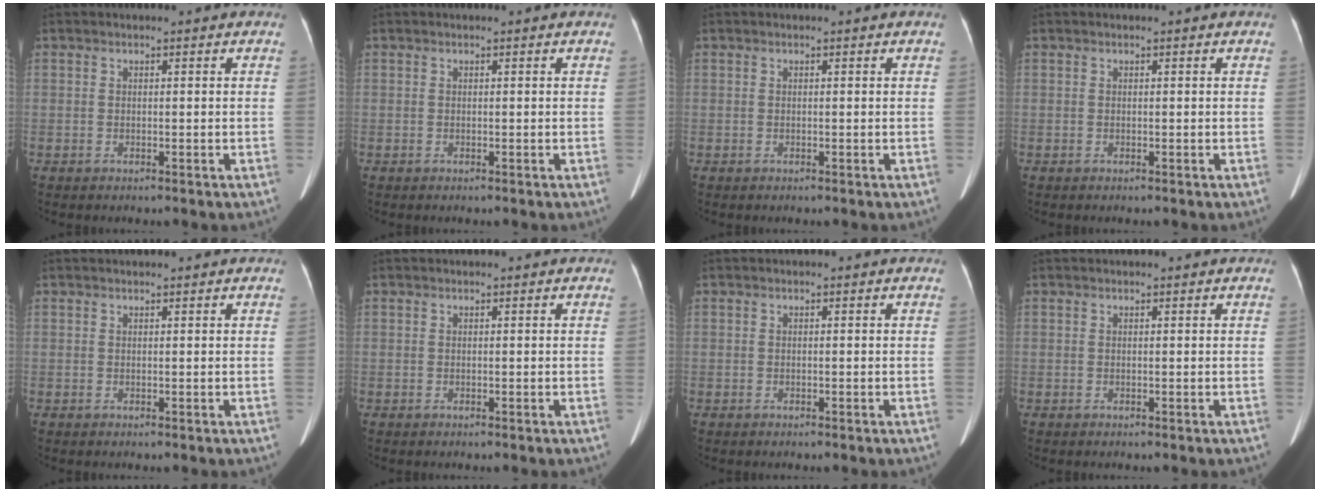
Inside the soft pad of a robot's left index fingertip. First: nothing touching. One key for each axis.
{"total": 0.0}
{"total": 0.0}
{"total": 0.0}
{"total": 1.2, "fx": 1.1, "fy": 0.0, "fz": 0.4, "tx": -0.010, "ty": 0.014, "tz": 0.018}
{"total": 0.0}
{"total": 0.0}
{"total": 0.8, "fx": 0.8, "fy": 0.0, "fz": 0.3, "tx": -0.009, "ty": 0.014, "tz": 0.012}